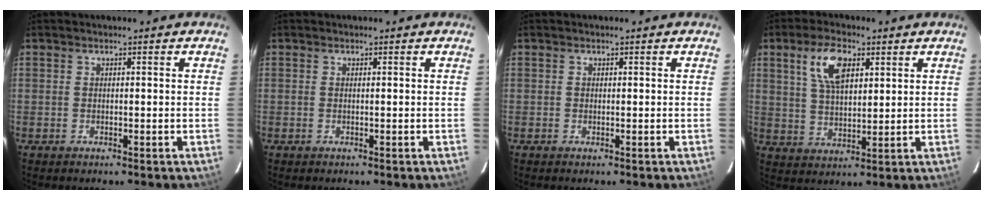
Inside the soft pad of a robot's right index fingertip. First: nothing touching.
{"total": 0.0}
{"total": 0.0}
{"total": 9.0, "force": [4.1, 4.2, 6.9], "torque": [-0.131, 0.014, 0.079]}